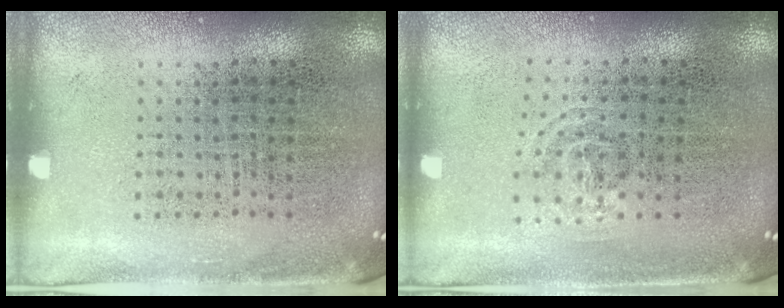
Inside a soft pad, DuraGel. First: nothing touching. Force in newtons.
{"total": 0.9, "press": 0.6, "slide": 0.6}